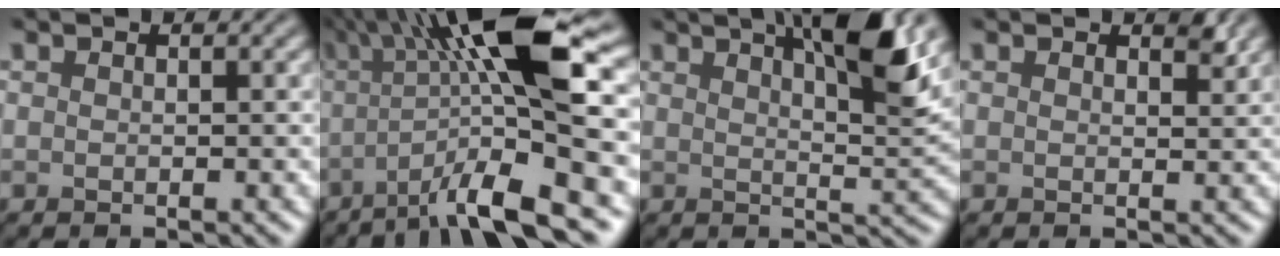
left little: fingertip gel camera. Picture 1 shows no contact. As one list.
[{"total": 11.9, "force": [-1.3, 2.3, 11.6], "torque": [-0.173, 0.012, -0.017]}, {"total": 7.4, "force": [3.9, 1.6, 6.1], "torque": [-0.074, 0.012, 0.063]}, {"total": 0.6, "force": [0.5, -0.2, 0.0], "torque": [0.007, -0.003, 0.014]}]